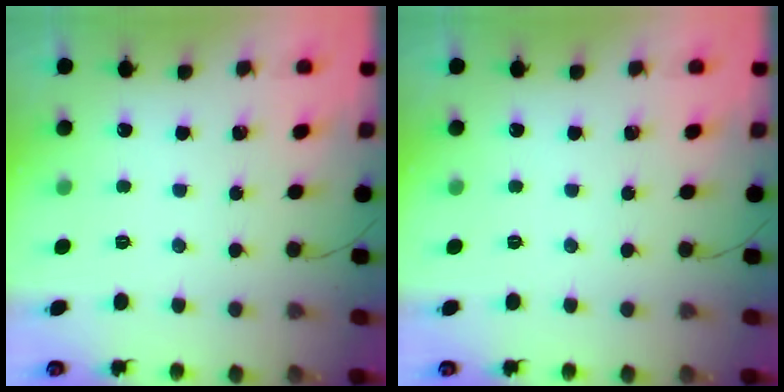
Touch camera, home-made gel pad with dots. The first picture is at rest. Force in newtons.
{"total": 0.0}